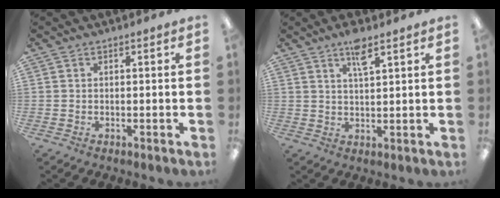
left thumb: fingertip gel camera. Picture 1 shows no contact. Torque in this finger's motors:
{"motor_torque": [0.85, 0.21, 0.97, -0.53, 0.00]}